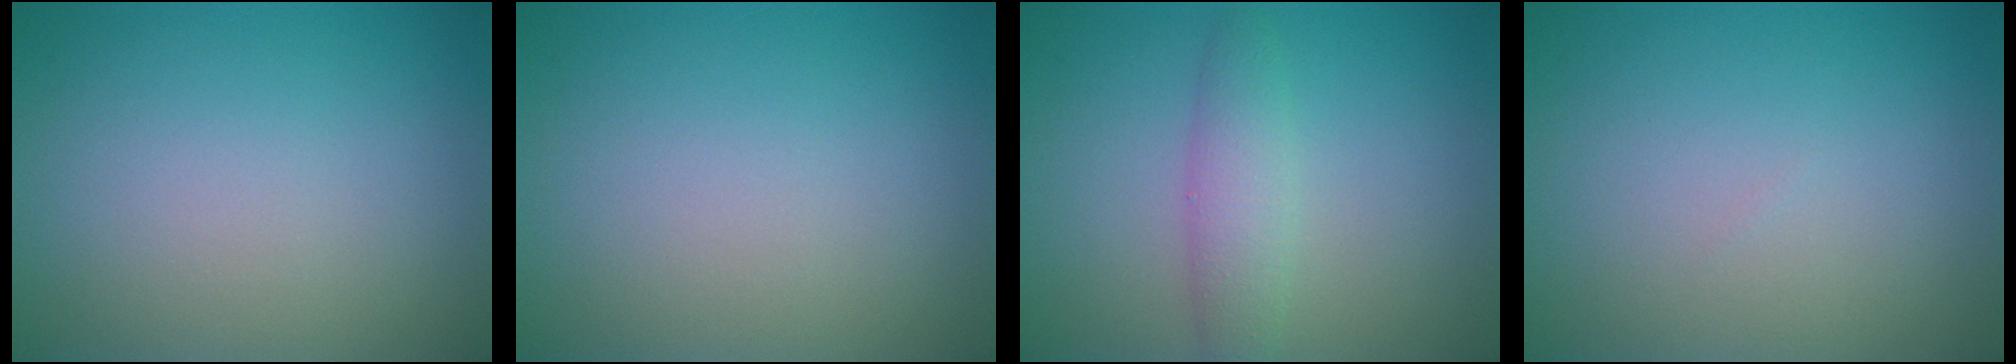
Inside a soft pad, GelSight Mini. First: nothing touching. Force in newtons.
{"total": 0.0}
{"total": 2.7, "press": 2.7, "slide": 0.1}
{"total": 0.0}